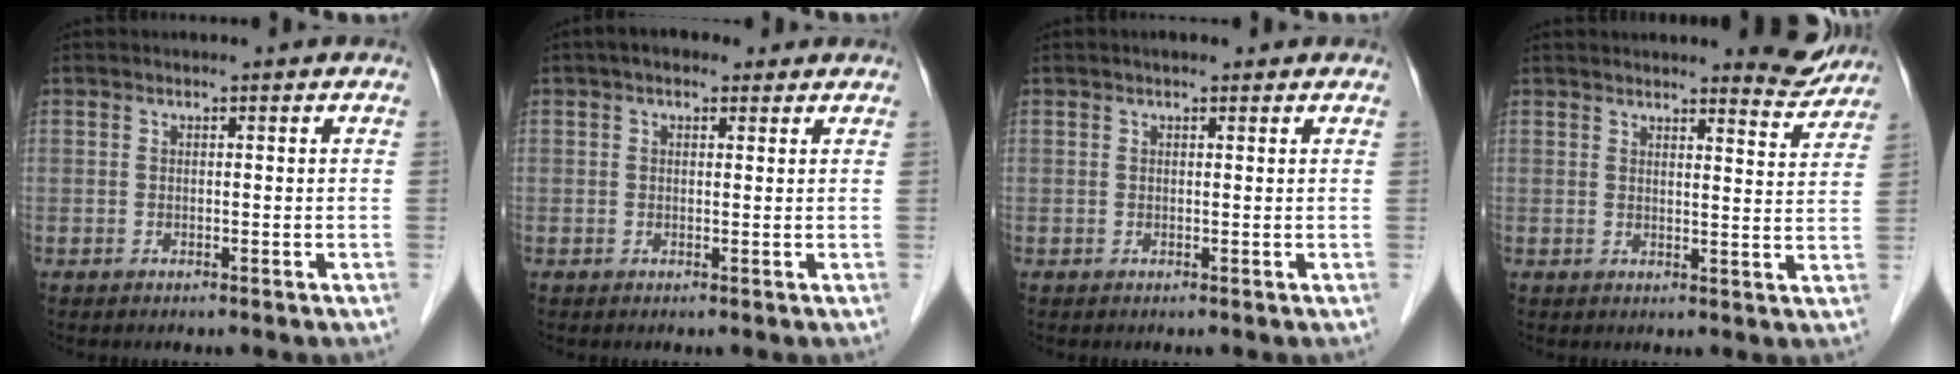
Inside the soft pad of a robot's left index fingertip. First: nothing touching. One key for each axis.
{"total": 3.3, "fx": 2.1, "fy": 1.9, "fz": 1.7, "tx": -0.030, "ty": 0.026, "tz": 0.028}
{"total": 1.8, "fx": 1.4, "fy": 0.6, "fz": 1.0, "tx": -0.016, "ty": 0.013, "tz": 0.017}
{"total": 5.3, "fx": 5.2, "fy": 0.5, "fz": 1.1, "tx": -0.011, "ty": -0.026, "tz": 0.054}